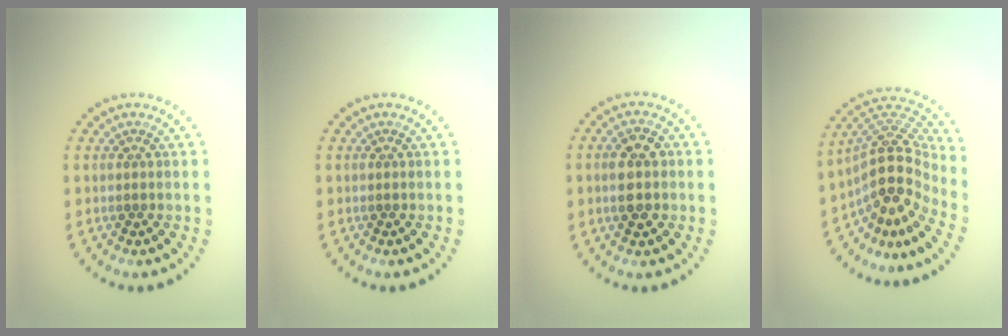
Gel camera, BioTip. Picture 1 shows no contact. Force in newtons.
{"total": 0.0}
{"total": 3.6, "press": 3.6, "slide": 0.2}
{"total": 5.6, "press": 4.0, "slide": 3.9}